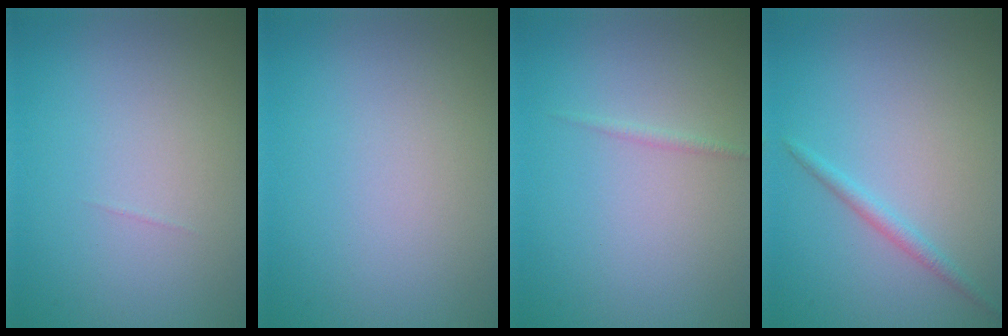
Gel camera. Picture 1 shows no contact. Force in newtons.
{"total": 0.0}
{"total": 0.6, "press": 0.6, "slide": 0.0}
{"total": 1.3, "press": 1.3, "slide": 0.0}